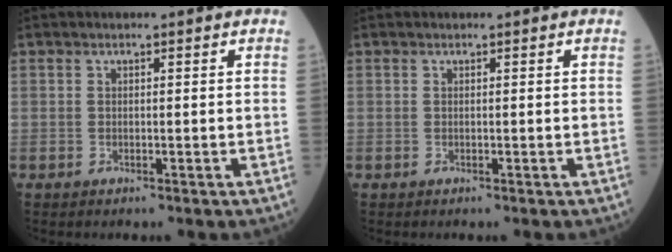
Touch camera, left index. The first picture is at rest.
{"total": 0.0}